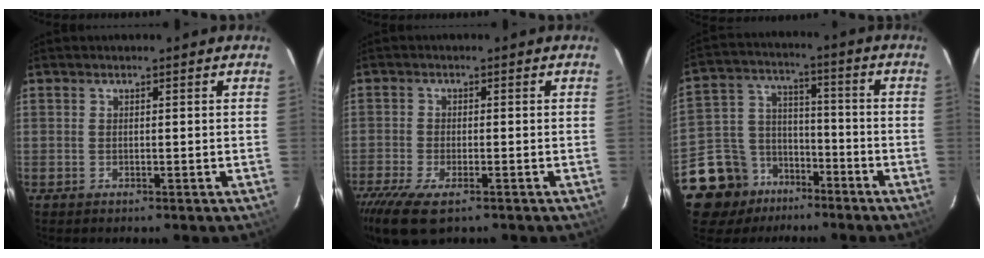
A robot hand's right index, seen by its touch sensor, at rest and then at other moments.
{"total": 8.8, "force": [-6.1, 2.8, 5.7], "torque": [-0.139, -0.036, -0.112]}
{"total": 13.2, "force": [-9.0, 9.2, 2.8], "torque": [-0.092, 0.049, -0.150]}